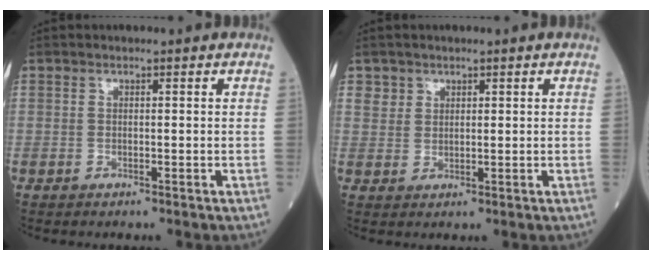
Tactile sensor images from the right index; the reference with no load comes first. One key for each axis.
{"total": 2.1, "fx": 1.2, "fy": 1.7, "fz": -0.1, "tx": 0.015, "ty": 0.003, "tz": 0.014}